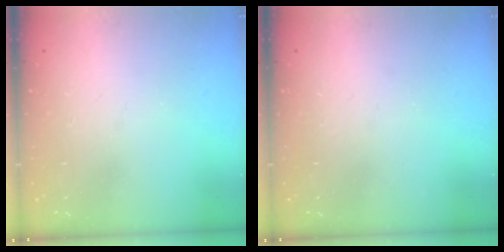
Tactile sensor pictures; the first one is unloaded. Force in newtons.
{"total": 0.0}